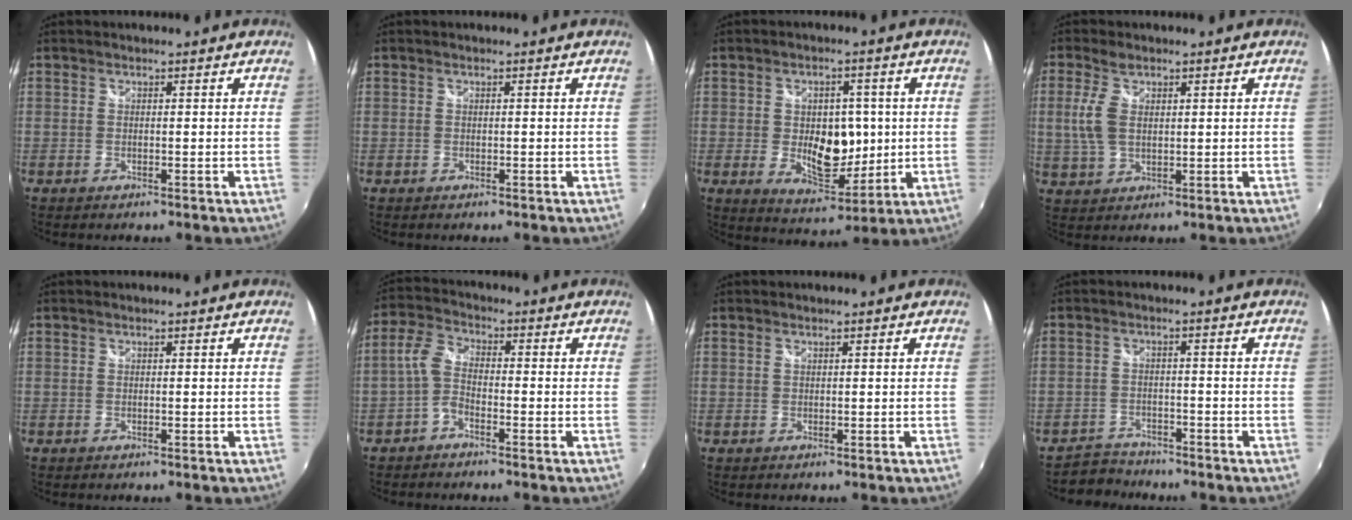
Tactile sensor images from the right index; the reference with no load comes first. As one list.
[{"total": 0.0}, {"total": 10.9, "force": [-0.4, 6.8, 8.5], "torque": [-0.138, -0.009, 0.004]}, {"total": 6.0, "force": [1.3, 3.5, 4.7], "torque": [-0.105, 0.007, 0.028]}, {"total": 0.0}, {"total": 4.3, "force": [-2.1, 2.2, 3.1], "torque": [-0.078, 0.016, -0.045]}, {"total": 0.0}, {"total": 4.6, "force": [-4.2, 1.9, -0.3], "torque": [-0.010, 0.008, -0.075]}]